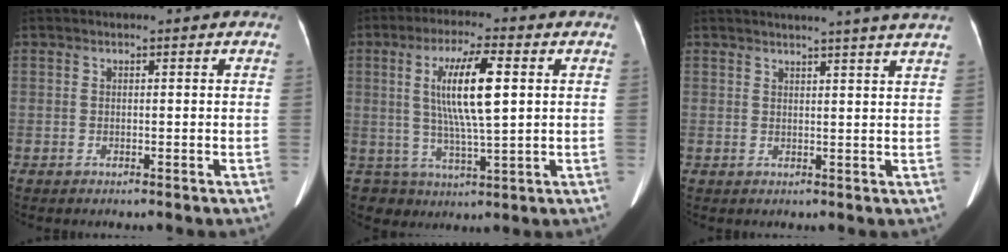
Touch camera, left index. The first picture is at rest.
{"total": 9.8, "force": [1.7, 1.8, 9.5], "torque": [-0.183, -0.003, 0.040]}
{"total": 8.8, "force": [7.8, -1.6, 3.8], "torque": [-0.040, -0.017, 0.076]}